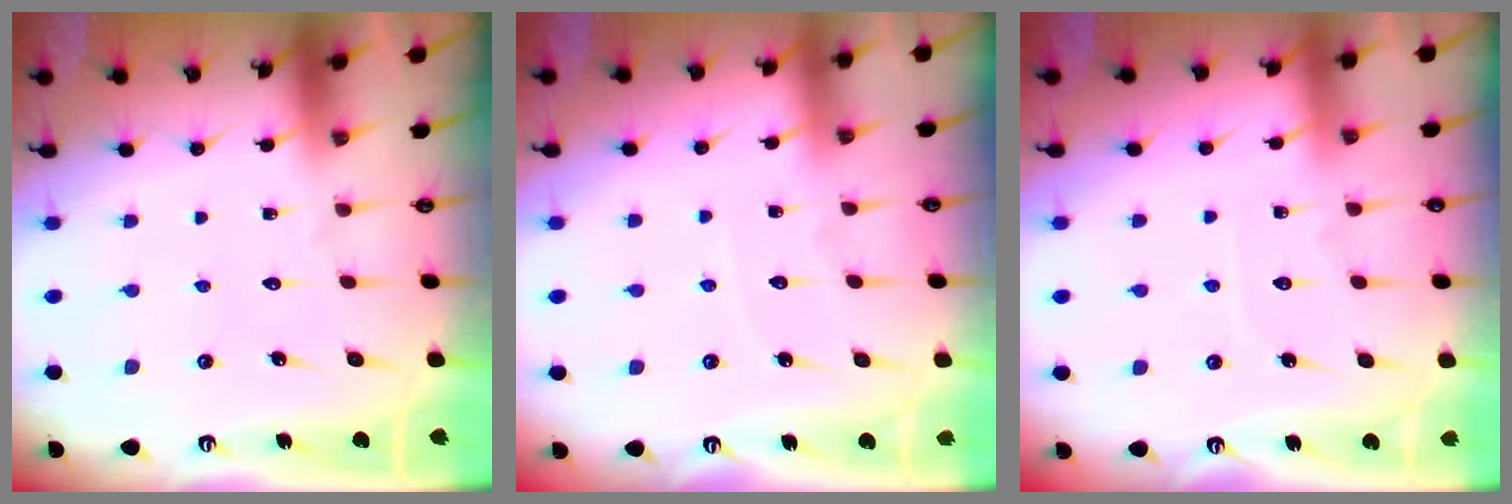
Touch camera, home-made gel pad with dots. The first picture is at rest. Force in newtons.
{"total": 3.1, "press": 3.1, "slide": 0.2}
{"total": 3.0, "press": 3.0, "slide": 0.3}